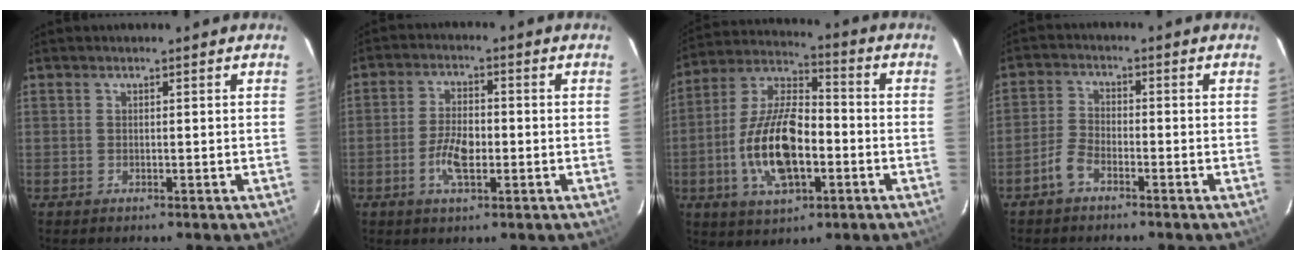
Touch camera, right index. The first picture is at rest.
{"total": 6.4, "force": [-2.0, 2.8, 5.4], "torque": [-0.112, 0.004, -0.039]}
{"total": 16.6, "force": [-4.4, 7.5, 14.1], "torque": [-0.287, 0.004, -0.080]}
{"total": 3.9, "force": [-2.8, 1.7, 2.1], "torque": [-0.057, 0.010, -0.059]}